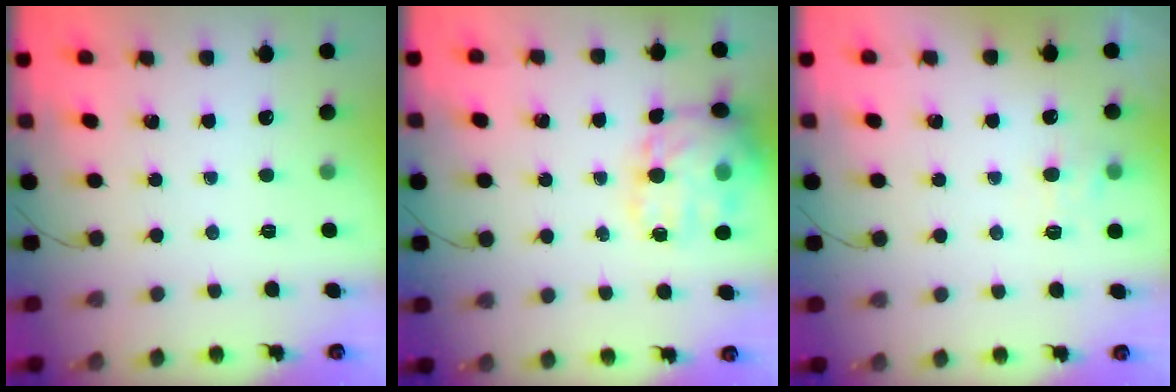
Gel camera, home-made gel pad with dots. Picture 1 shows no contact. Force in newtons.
{"total": 19.6, "press": 19.4, "slide": 2.4}
{"total": 6.7, "press": 6.6, "slide": 1.3}